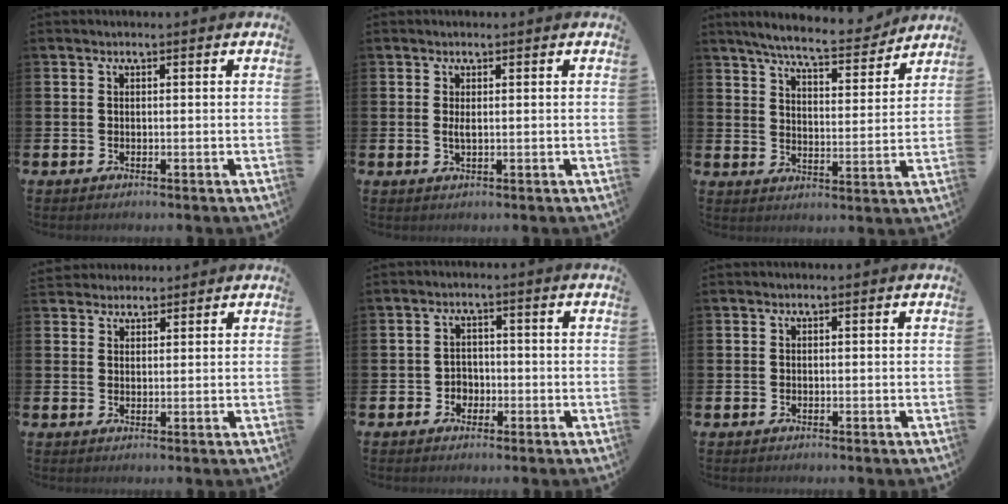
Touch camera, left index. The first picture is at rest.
{"total": 1.2, "force": [0.2, 0.2, 1.1], "torque": [-0.018, -0.001, 0.002]}
{"total": 7.5, "force": [7.0, 0.8, 2.6], "torque": [-0.071, -0.043, 0.120]}
{"total": 2.8, "force": [2.6, 1.0, -0.2], "torque": [-0.001, -0.006, 0.049]}
{"total": 2.3, "force": [-1.1, 1.9, 0.5], "torque": [-0.012, 0.004, -0.028]}
{"total": 0.0}